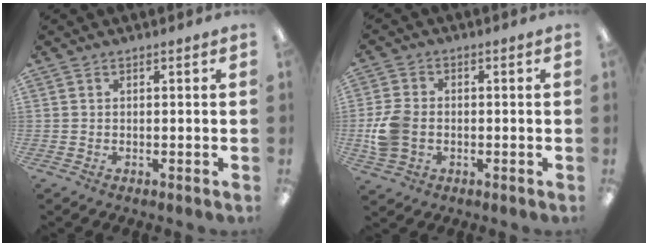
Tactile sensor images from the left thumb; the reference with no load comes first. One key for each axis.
{"total": 8.0, "fx": -1.3, "fy": 6.1, "fz": 5.0, "tx": -0.101, "ty": 0.010, "tz": -0.023}